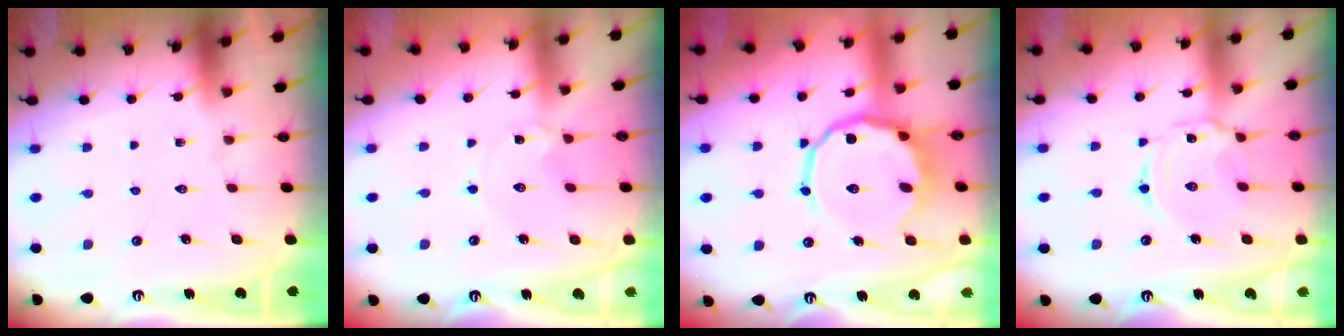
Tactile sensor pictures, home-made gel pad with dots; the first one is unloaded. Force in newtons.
{"total": 0.9, "press": 0.9, "slide": 0.2}
{"total": 11.9, "press": 11.5, "slide": 2.9}
{"total": 4.4, "press": 4.4, "slide": 0.4}